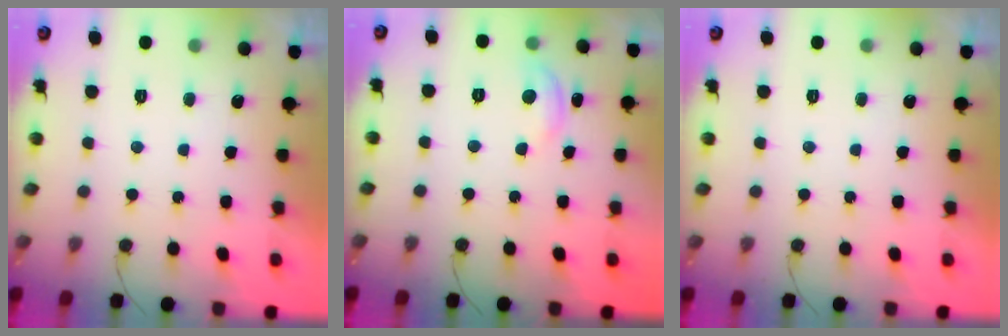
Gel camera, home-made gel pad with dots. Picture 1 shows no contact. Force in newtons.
{"total": 5.9, "press": 5.8, "slide": 0.6}
{"total": 0.0}